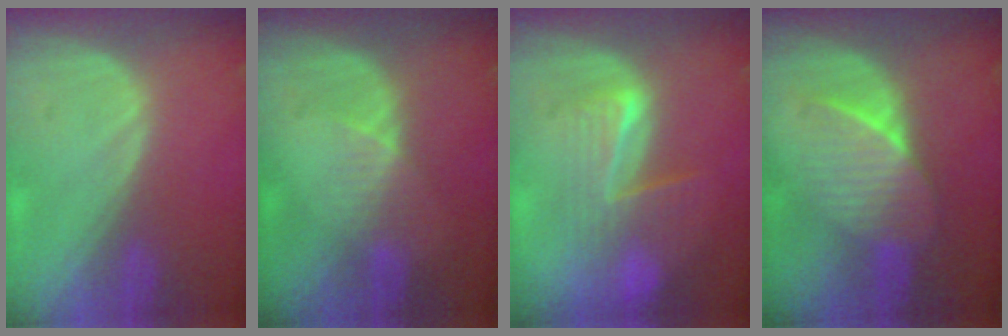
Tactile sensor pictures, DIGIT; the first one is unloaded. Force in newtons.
{"total": 3.0, "press": 2.6, "slide": 1.5}
{"total": 7.4, "press": 7.1, "slide": 2.2}
{"total": 7.4, "press": 6.6, "slide": 3.2}